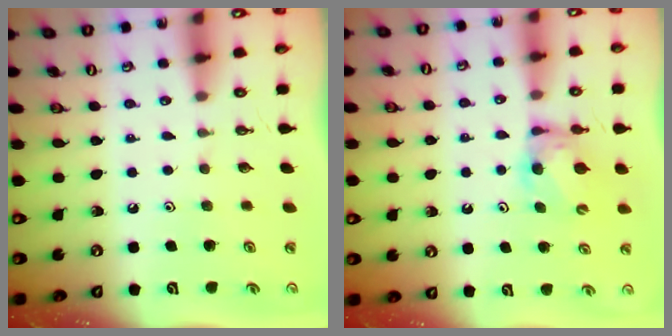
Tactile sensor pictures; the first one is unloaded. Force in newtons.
{"total": 7.2, "press": 7.2, "slide": 0.3}